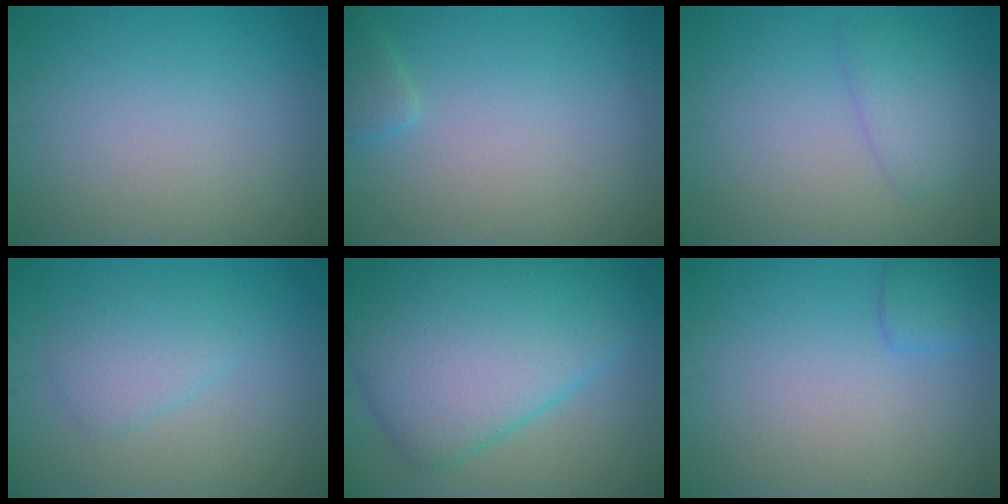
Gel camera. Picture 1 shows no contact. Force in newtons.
{"total": 1.4, "press": 1.4, "slide": 0.1}
{"total": 2.2, "press": 2.2, "slide": 0.1}
{"total": 2.6, "press": 2.5, "slide": 0.1}
{"total": 11.6, "press": 11.6, "slide": 0.2}
{"total": 1.7, "press": 1.7, "slide": 0.1}